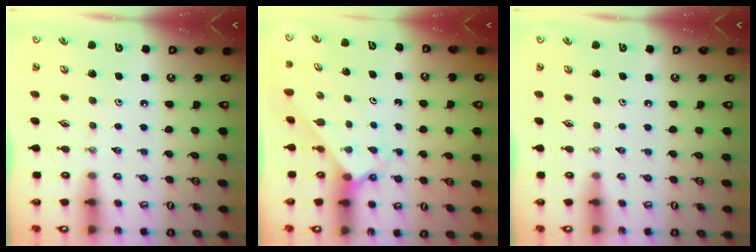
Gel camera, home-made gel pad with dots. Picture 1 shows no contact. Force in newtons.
{"total": 2.3, "press": 2.3, "slide": 0.2}
{"total": 0.0}